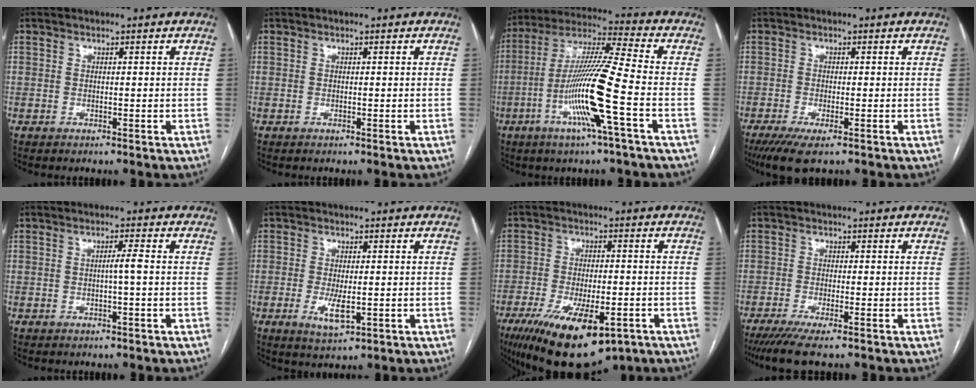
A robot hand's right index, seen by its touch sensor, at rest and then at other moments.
{"total": 0.0}
{"total": 15.0, "force": [-4.8, -0.9, 14.2], "torque": [-0.283, -0.005, -0.096]}
{"total": 5.1, "force": [-3.2, 1.0, 3.8], "torque": [-0.061, -0.013, -0.050]}
{"total": 1.7, "force": [-0.2, -0.2, 1.7], "torque": [-0.026, 0.002, -0.003]}
{"total": 4.2, "force": [-1.0, 1.4, 3.9], "torque": [-0.074, -0.006, -0.010]}
{"total": 16.3, "force": [-9.2, 6.0, 12.0], "torque": [-0.210, -0.023, -0.140]}
{"total": 5.8, "force": [-4.4, 0.0, 3.7], "torque": [-0.053, -0.012, -0.071]}